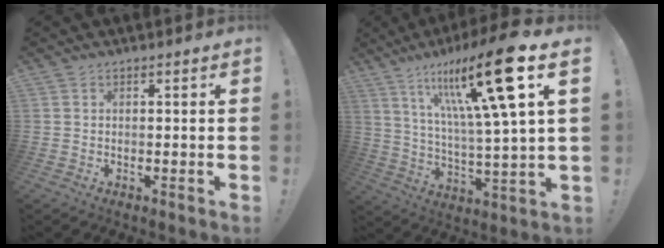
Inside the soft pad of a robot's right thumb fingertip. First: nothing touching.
{"total": 22.6, "force": [10.7, 3.2, 19.6], "torque": [-0.333, -0.057, 0.157]}